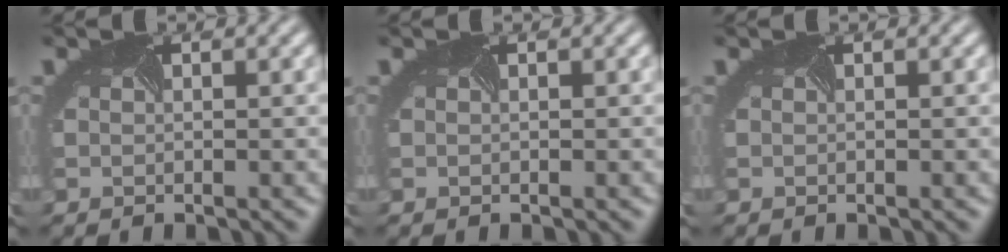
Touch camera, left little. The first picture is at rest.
{"total": 0.0}
{"total": 0.0}